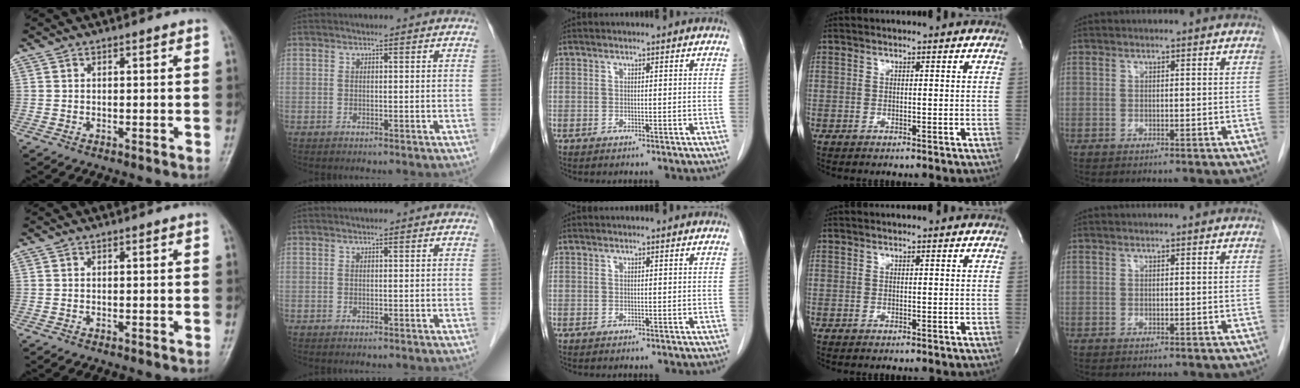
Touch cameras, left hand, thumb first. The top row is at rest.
{}